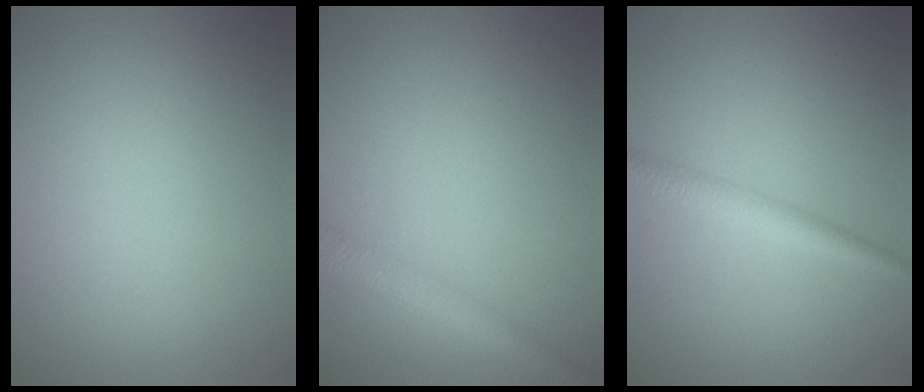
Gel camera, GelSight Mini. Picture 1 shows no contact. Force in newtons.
{"total": 2.8, "press": 2.8, "slide": 0.1}
{"total": 2.3, "press": 2.3, "slide": 0.0}